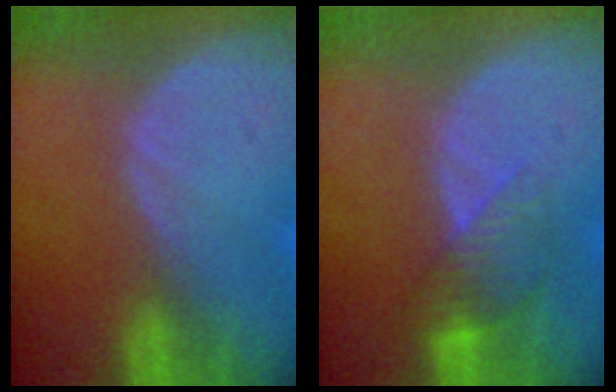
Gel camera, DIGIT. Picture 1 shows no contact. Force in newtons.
{"total": 4.2, "press": 4.2, "slide": 0.4}